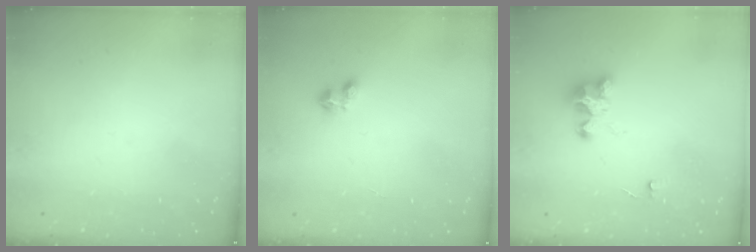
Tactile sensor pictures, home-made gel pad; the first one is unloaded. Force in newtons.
{"total": 3.1, "press": 3.1, "slide": 0.5}
{"total": 4.9, "press": 4.8, "slide": 0.2}